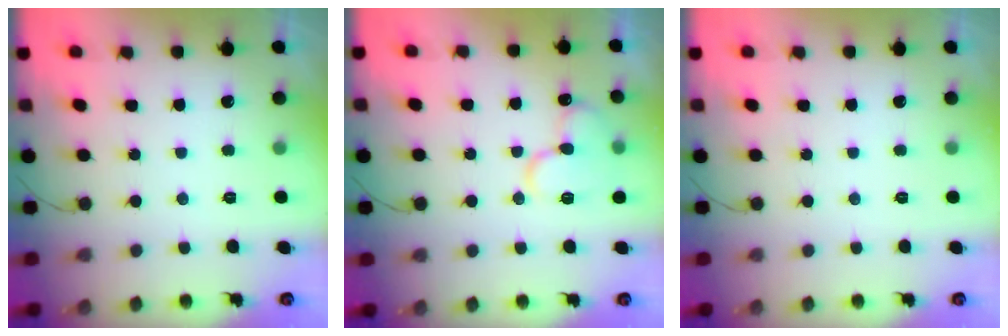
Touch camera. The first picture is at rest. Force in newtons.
{"total": 13.1, "press": 13.0, "slide": 1.8}
{"total": 0.0}